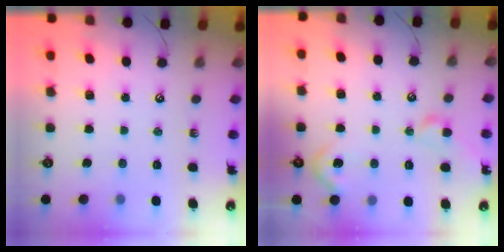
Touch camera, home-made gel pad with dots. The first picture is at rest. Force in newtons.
{"total": 5.6, "press": 5.5, "slide": 1.0}